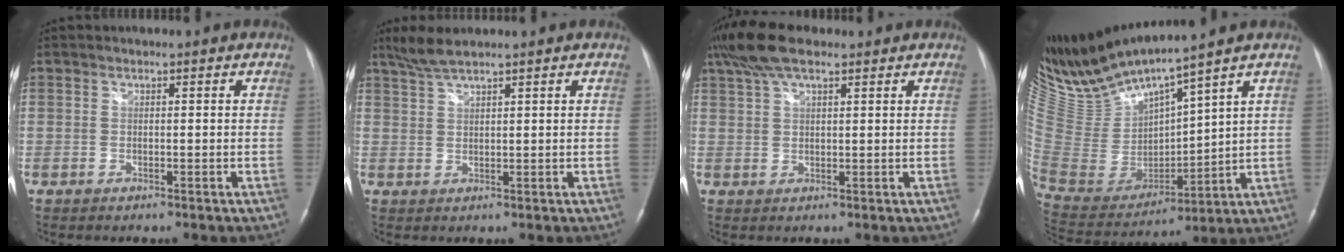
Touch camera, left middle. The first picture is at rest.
{"total": 3.5, "force": [3.0, -0.1, 1.8], "torque": [-0.050, 0.009, 0.065]}
{"total": 7.9, "force": [5.6, 2.3, 5.0], "torque": [-0.112, 0.028, 0.104]}
{"total": 13.6, "force": [12.6, -0.8, 5.1], "torque": [-0.118, -0.018, 0.267]}